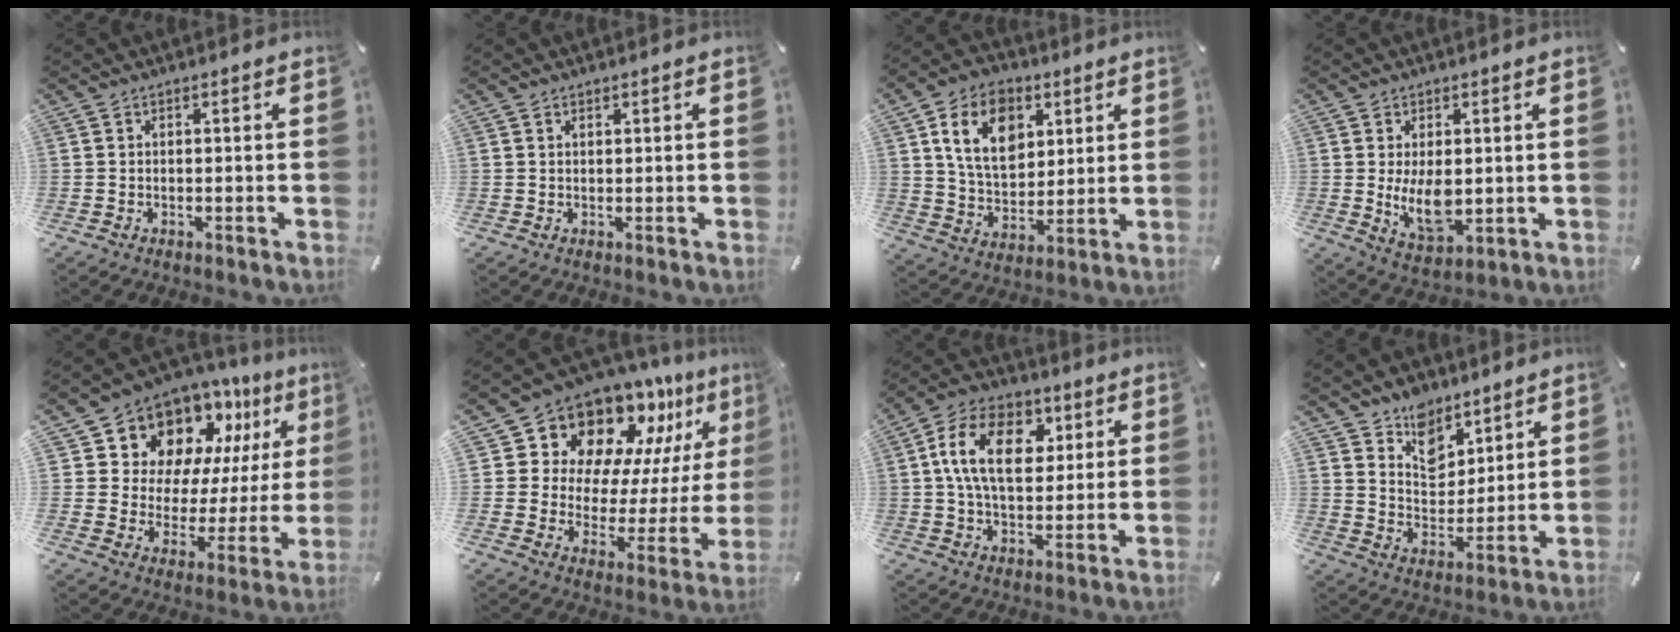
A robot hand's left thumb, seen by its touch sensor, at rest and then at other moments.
{"total": 0.6, "force": [0.5, 0.3, 0.1], "torque": [-0.002, 0.000, 0.010]}
{"total": 13.4, "force": [5.4, 9.6, 7.7], "torque": [-0.139, -0.005, 0.098]}
{"total": 8.9, "force": [0.4, 5.3, 7.1], "torque": [-0.133, -0.013, 0.005]}
{"total": 13.2, "force": [10.1, 7.9, 2.9], "torque": [-0.053, -0.103, 0.179]}
{"total": 14.7, "force": [12.2, 7.6, 3.3], "torque": [-0.059, -0.129, 0.207]}
{"total": 16.1, "force": [4.1, 10.8, 11.2], "torque": [-0.203, 0.012, 0.070]}
{"total": 9.6, "force": [7.0, 6.4, 1.4], "torque": [-0.028, -0.061, 0.131]}